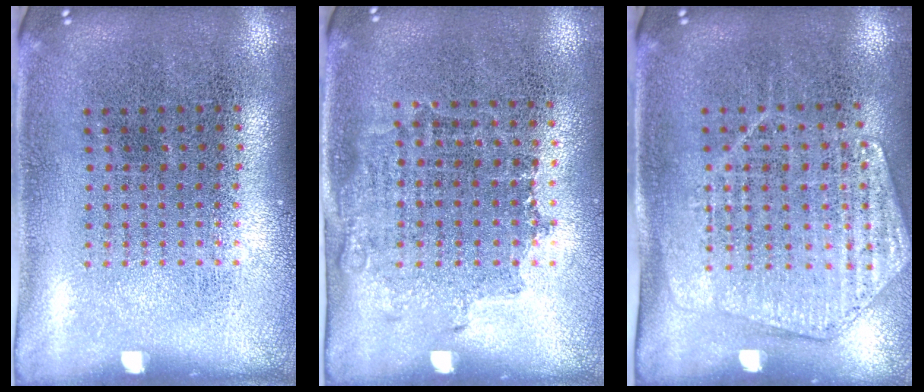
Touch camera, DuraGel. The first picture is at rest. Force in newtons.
{"total": 1.0, "press": 0.9, "slide": 0.6}
{"total": 1.5, "press": 1.4, "slide": 0.3}